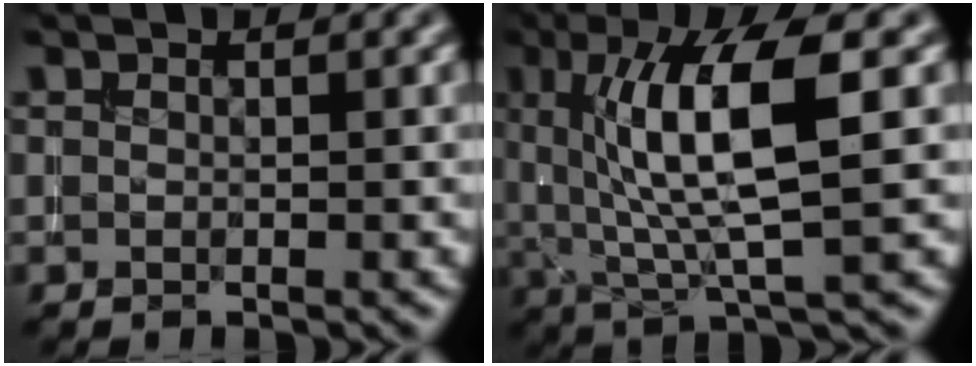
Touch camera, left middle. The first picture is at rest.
{"total": 9.5, "force": [2.0, 2.4, 9.0], "torque": [-0.154, -0.003, 0.039]}